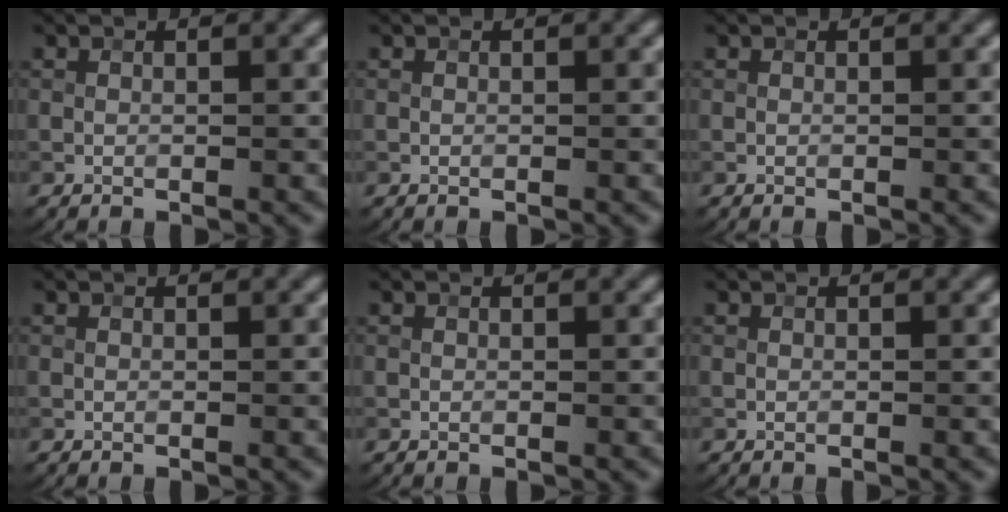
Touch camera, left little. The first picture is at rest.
{"total": 0.0}
{"total": 0.0}
{"total": 0.0}
{"total": 0.0}
{"total": 0.0}